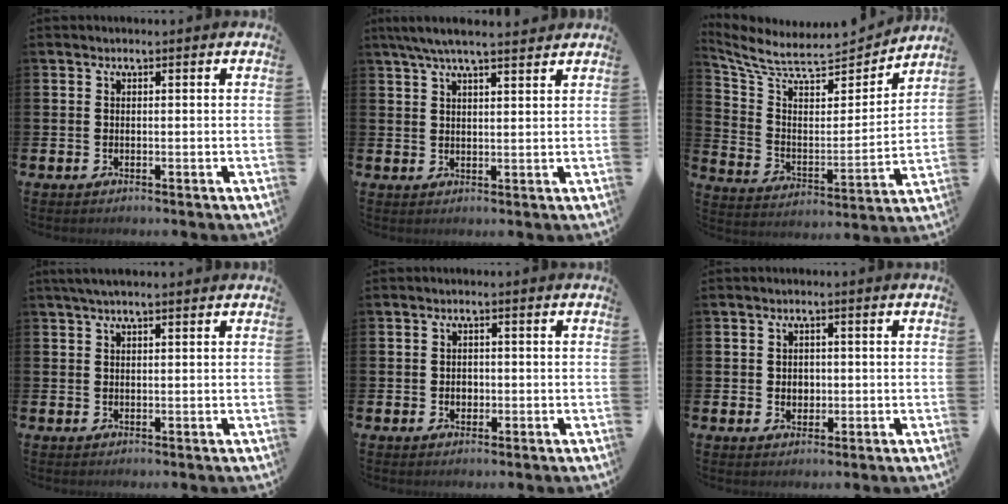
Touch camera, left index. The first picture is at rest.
{"total": 5.3, "force": [4.7, 0.6, 2.5], "torque": [-0.055, -0.009, 0.085]}
{"total": 7.5, "force": [6.9, 2.0, 2.0], "torque": [-0.083, -0.062, 0.115]}
{"total": 2.2, "force": [1.7, 0.3, 1.4], "torque": [-0.026, 0.003, 0.030]}
{"total": 1.5, "force": [-0.2, 1.3, 0.7], "torque": [0.000, 0.002, -0.009]}
{"total": 1.9, "force": [0.2, 1.7, 0.8], "torque": [0.003, 0.000, -0.004]}